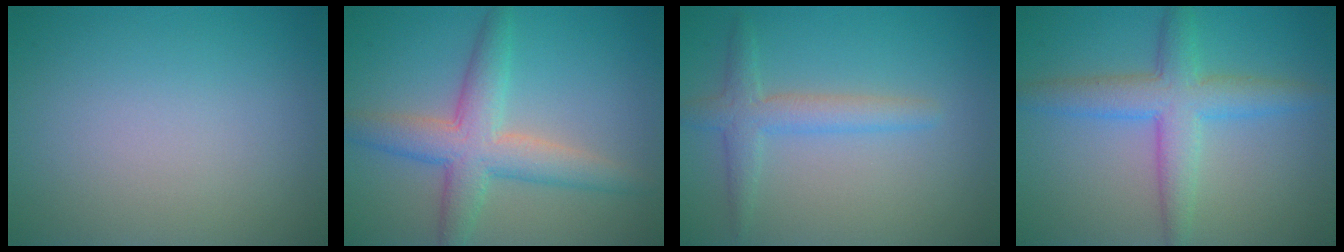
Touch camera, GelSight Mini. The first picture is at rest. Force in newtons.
{"total": 5.5, "press": 5.5, "slide": 0.4}
{"total": 2.8, "press": 2.8, "slide": 0.2}
{"total": 4.8, "press": 4.8, "slide": 0.1}